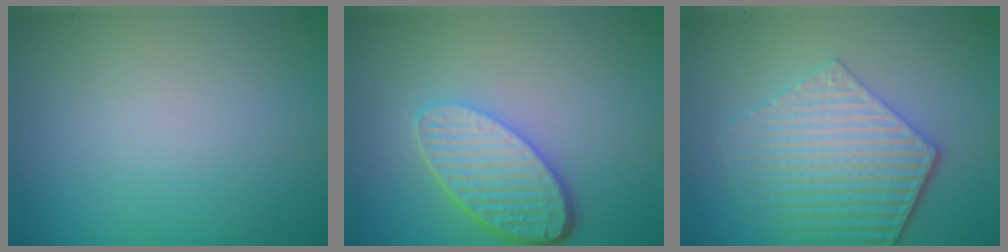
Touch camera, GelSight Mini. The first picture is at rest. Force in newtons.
{"total": 5.3, "press": 3.9, "slide": 3.6}
{"total": 5.9, "press": 4.4, "slide": 3.9}